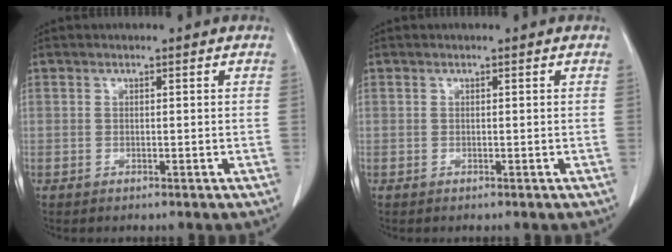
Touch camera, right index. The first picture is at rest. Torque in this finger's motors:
{"motor_torque": [0.00, 0.00, 0.00, 0.00]}